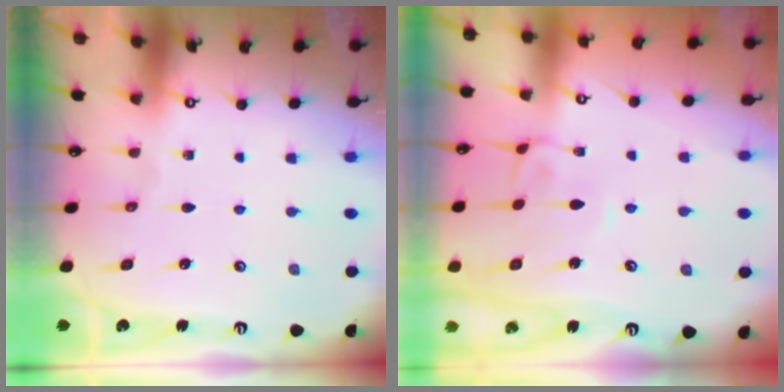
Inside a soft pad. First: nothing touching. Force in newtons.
{"total": 3.0, "press": 2.9, "slide": 0.7}